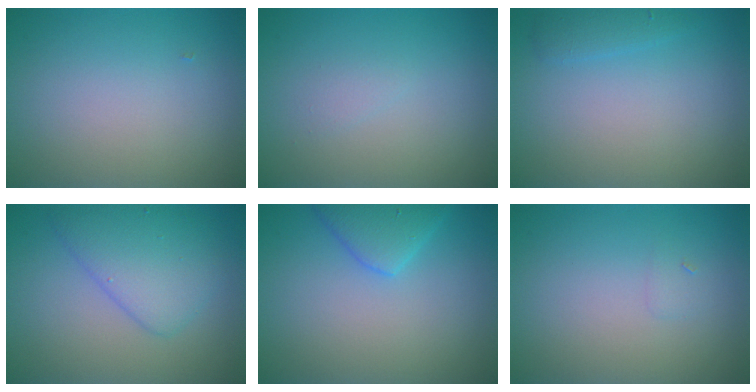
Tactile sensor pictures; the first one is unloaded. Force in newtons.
{"total": 0.7, "press": 0.7, "slide": 0.1}
{"total": 1.2, "press": 1.2, "slide": 0.1}
{"total": 4.6, "press": 4.6, "slide": 0.1}
{"total": 3.1, "press": 3.0, "slide": 0.3}
{"total": 0.5, "press": 0.5, "slide": 0.1}